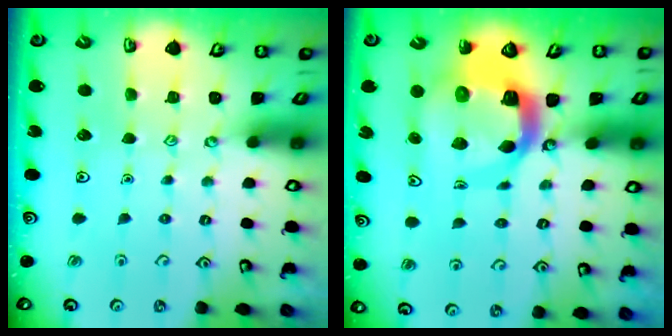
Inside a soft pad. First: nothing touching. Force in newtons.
{"total": 11.1, "press": 11.0, "slide": 1.5}